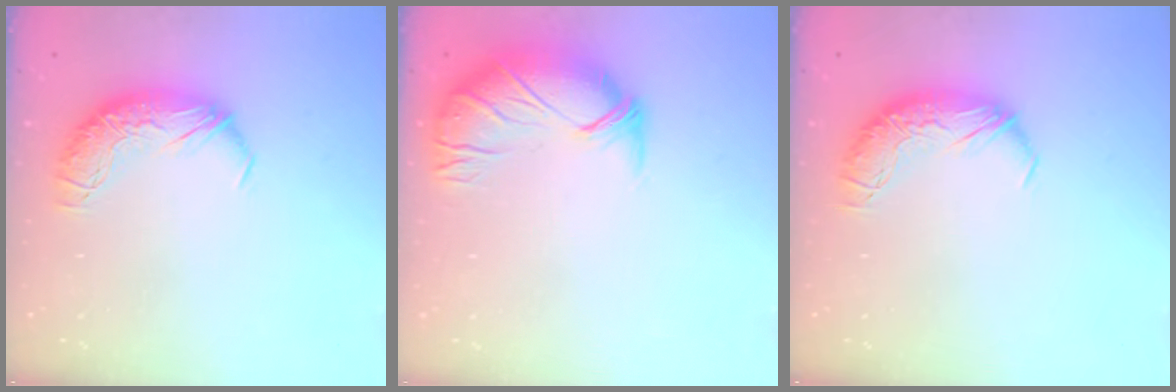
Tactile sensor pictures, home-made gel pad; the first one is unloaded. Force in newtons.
{"total": 2.8, "press": 0.9, "slide": 2.6}
{"total": 0.0}